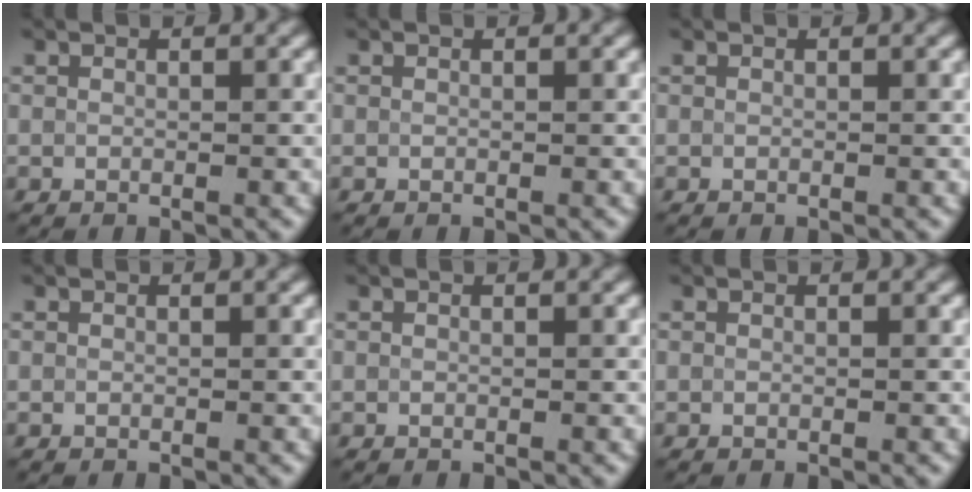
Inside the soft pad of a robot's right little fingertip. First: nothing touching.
{"total": 0.0}
{"total": 0.0}
{"total": 0.0}
{"total": 0.0}
{"total": 0.0}